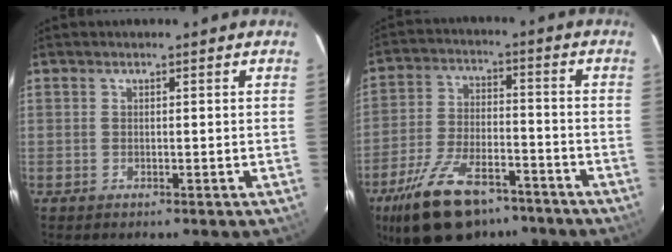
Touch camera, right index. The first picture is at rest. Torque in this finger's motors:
{"motor_torque": [1.26, -0.88, 0.73, 0.17]}